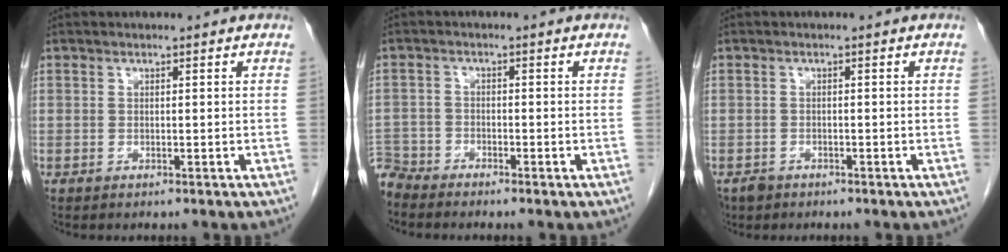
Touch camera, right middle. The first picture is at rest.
{"total": 3.7, "force": [-3.6, 0.5, -0.3], "torque": [0.009, -0.010, -0.072]}
{"total": 1.6, "force": [-1.1, 1.2, 0.1], "torque": [-0.010, 0.002, -0.017]}